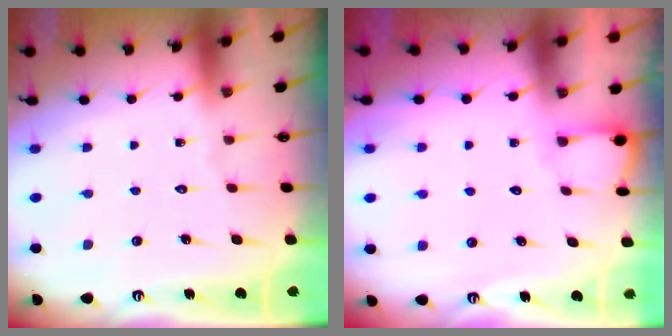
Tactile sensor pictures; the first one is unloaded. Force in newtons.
{"total": 2.0, "press": 2.0, "slide": 0.2}